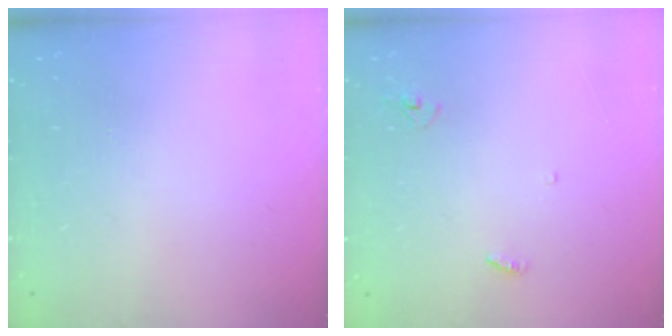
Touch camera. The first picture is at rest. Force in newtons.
{"total": 3.3, "press": 3.2, "slide": 0.3}